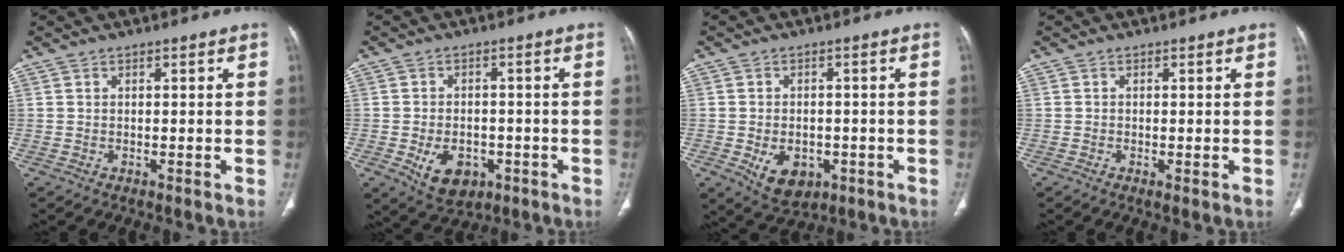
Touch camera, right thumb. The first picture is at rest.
{"total": 7.8, "force": [-2.8, 5.2, 5.0], "torque": [-0.065, 0.007, -0.031]}
{"total": 7.3, "force": [-2.4, 5.0, 4.8], "torque": [-0.060, 0.004, -0.023]}
{"total": 0.9, "force": [-0.3, 0.1, 0.8], "torque": [-0.020, -0.004, -0.007]}